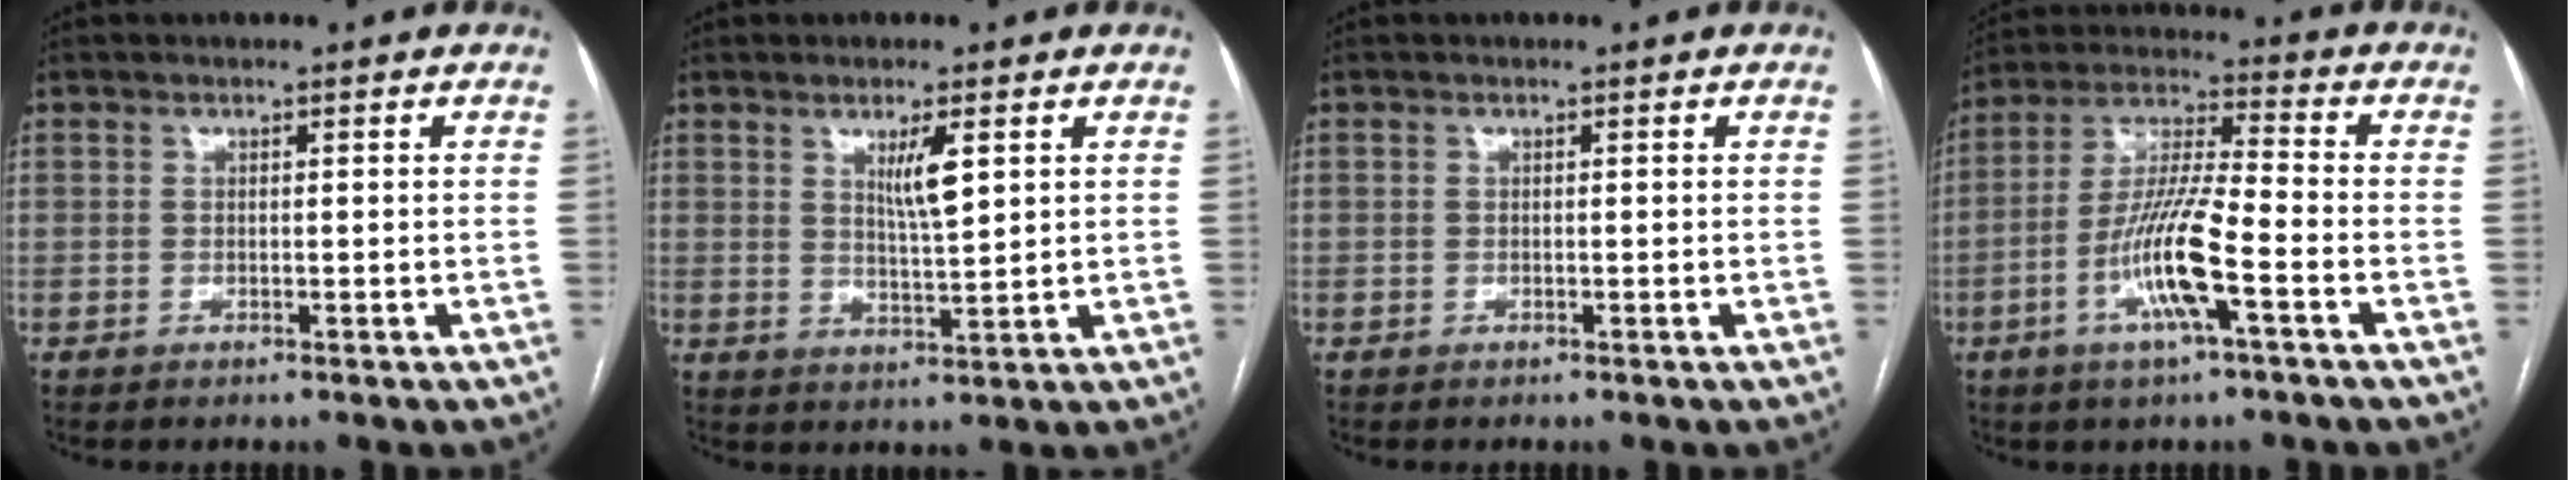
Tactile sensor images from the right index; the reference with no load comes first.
{"total": 4.7, "force": [2.0, 0.5, 4.3], "torque": [-0.076, -0.008, 0.038]}
{"total": 0.0}
{"total": 11.9, "force": [-4.3, 0.9, 11.0], "torque": [-0.222, -0.001, -0.084]}